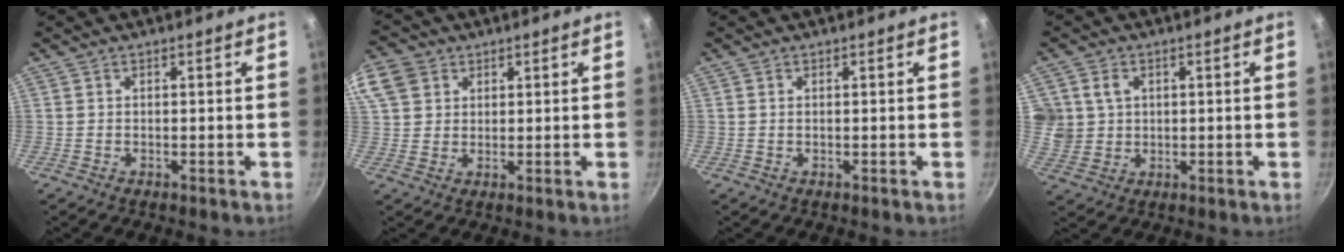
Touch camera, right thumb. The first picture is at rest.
{"total": 11.2, "force": [4.8, 9.0, 4.8], "torque": [-0.109, 0.017, 0.092]}
{"total": 0.0}
{"total": 6.0, "force": [1.6, 5.4, 2.2], "torque": [-0.022, -0.002, 0.037]}